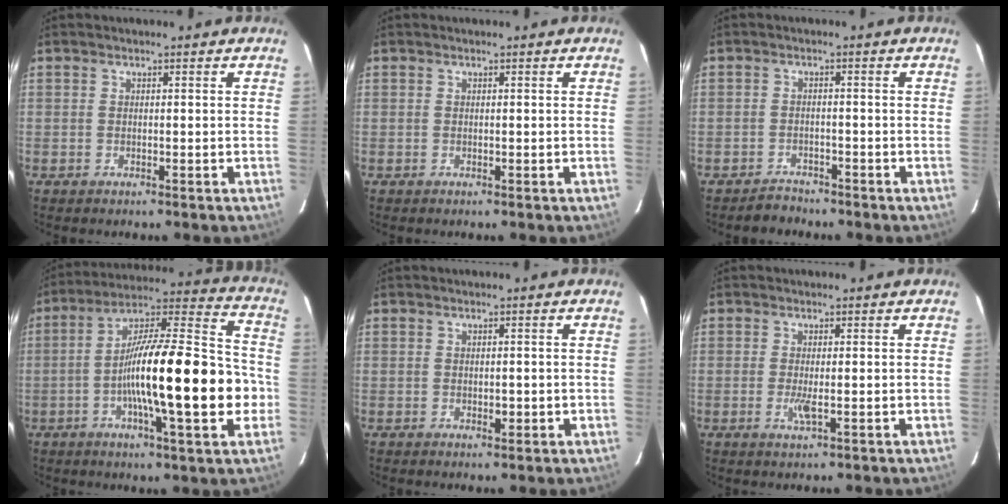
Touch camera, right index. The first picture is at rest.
{"total": 0.0}
{"total": 2.3, "force": [-2.1, 1.0, -0.3], "torque": [0.002, 0.001, -0.034]}
{"total": 22.0, "force": [-4.1, 2.9, 21.5], "torque": [-0.331, 0.015, -0.066]}
{"total": 1.4, "force": [-0.2, 0.7, 1.2], "torque": [-0.018, -0.001, 0.000]}
{"total": 2.0, "force": [-0.4, 0.1, 1.9], "torque": [-0.042, -0.006, -0.007]}